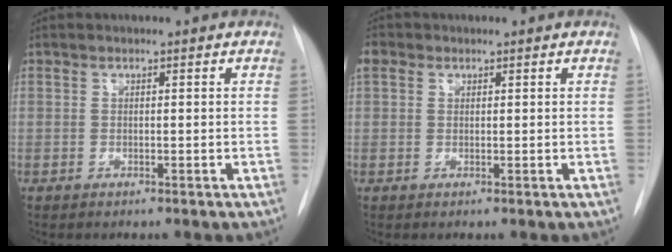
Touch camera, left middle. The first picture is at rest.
{"total": 2.5, "force": [1.3, 2.0, 0.7], "torque": [-0.017, 0.018, 0.026]}